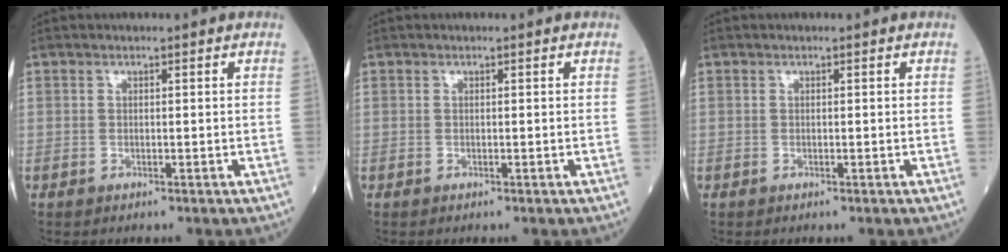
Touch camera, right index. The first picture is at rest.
{"total": 0.0}
{"total": 0.0}